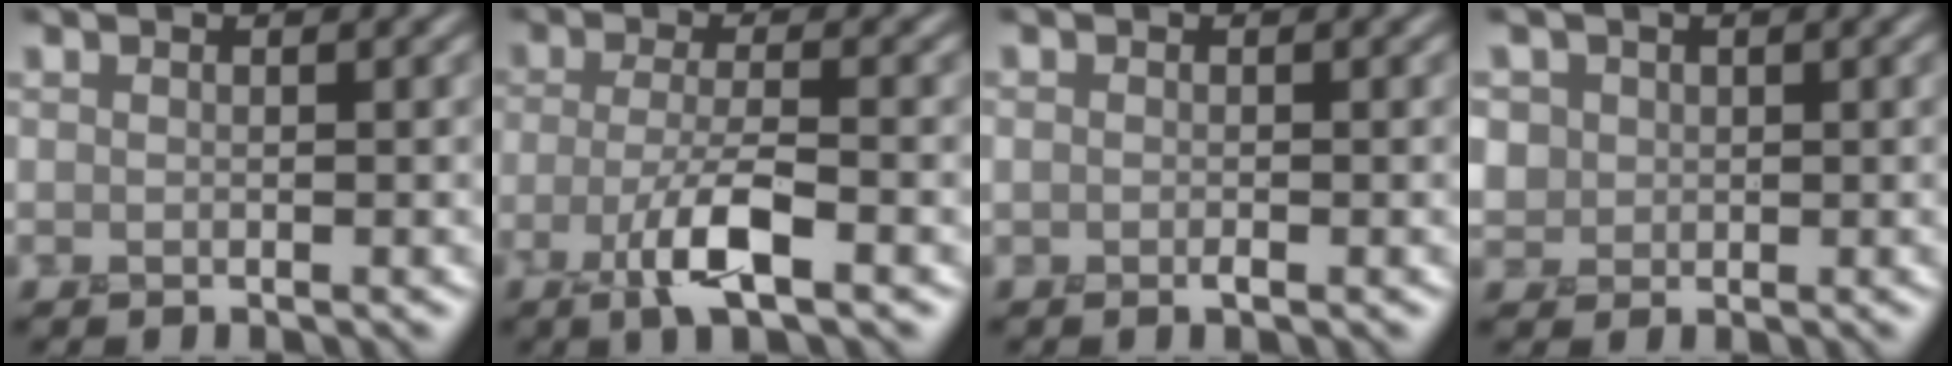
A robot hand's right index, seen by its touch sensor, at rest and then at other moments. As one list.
[{"total": 4.2, "force": [-2.0, 1.1, 3.6], "torque": [-0.076, 0.001, -0.042]}, {"total": 0.0}, {"total": 2.0, "force": [0.9, 1.8, -0.1], "torque": [-0.006, 0.009, 0.026]}]